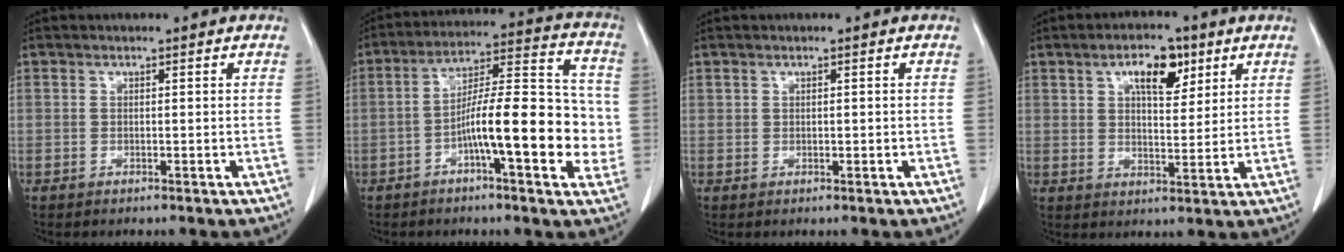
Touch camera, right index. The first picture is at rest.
{"total": 16.5, "force": [-3.4, 4.0, 15.6], "torque": [-0.238, 0.029, -0.053]}
{"total": 1.0, "force": [0.1, 0.7, 0.6], "torque": [-0.015, 0.007, 0.006]}
{"total": 8.0, "force": [3.9, 3.6, 6.0], "torque": [-0.102, 0.011, 0.067]}